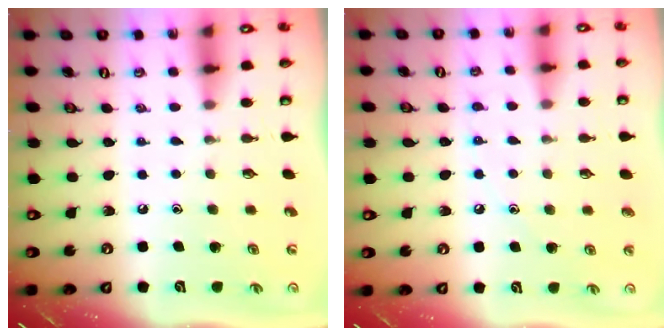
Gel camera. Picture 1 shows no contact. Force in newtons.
{"total": 4.9, "press": 4.9, "slide": 0.5}